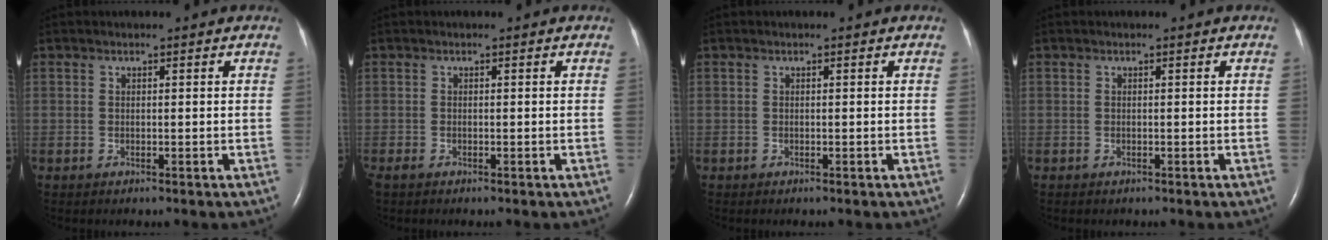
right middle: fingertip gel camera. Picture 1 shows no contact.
{"total": 0.8, "force": [-0.6, 0.3, 0.5], "torque": [-0.017, -0.003, -0.011]}
{"total": 0.0}
{"total": 0.0}